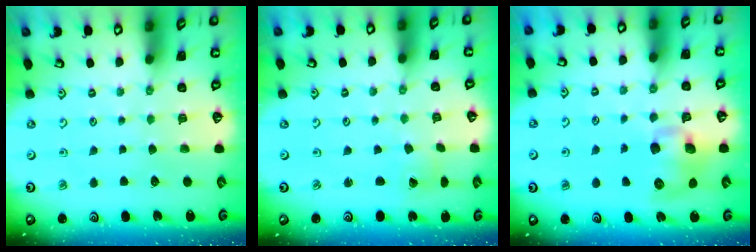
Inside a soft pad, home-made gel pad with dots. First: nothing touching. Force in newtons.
{"total": 1.5, "press": 1.5, "slide": 0.1}
{"total": 9.4, "press": 9.3, "slide": 1.8}